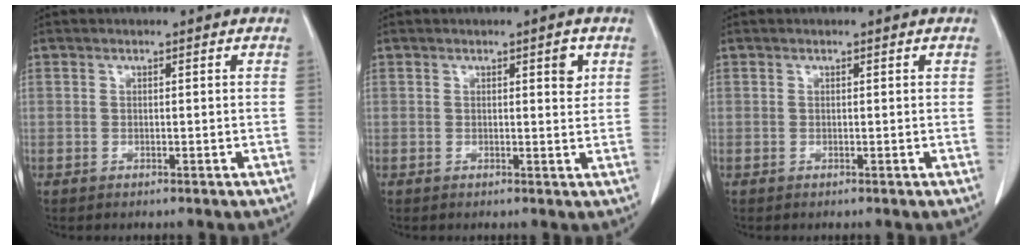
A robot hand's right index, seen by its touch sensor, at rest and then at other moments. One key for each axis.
{"total": 2.3, "fx": 1.0, "fy": 0.6, "fz": 1.9, "tx": -0.027, "ty": -0.004, "tz": 0.013}
{"total": 0.0}